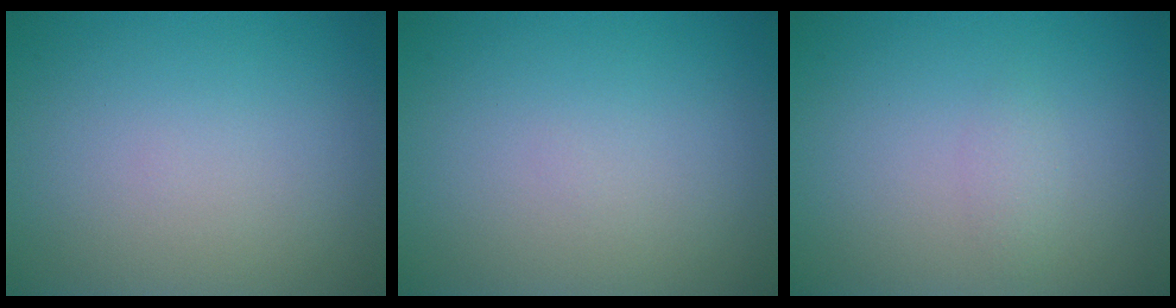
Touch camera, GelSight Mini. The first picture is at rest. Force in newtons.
{"total": 0.0}
{"total": 0.9, "press": 0.9, "slide": 0.0}